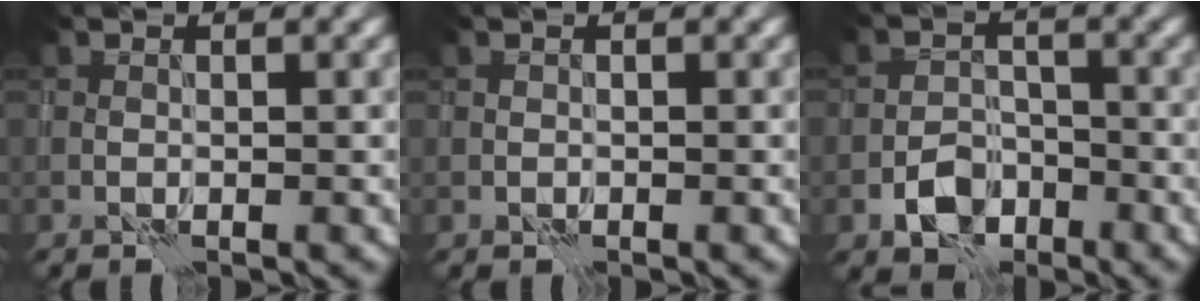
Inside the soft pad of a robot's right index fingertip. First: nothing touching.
{"total": 0.0}
{"total": 3.2, "force": [-1.8, 2.3, 1.3], "torque": [-0.013, 0.000, -0.036]}